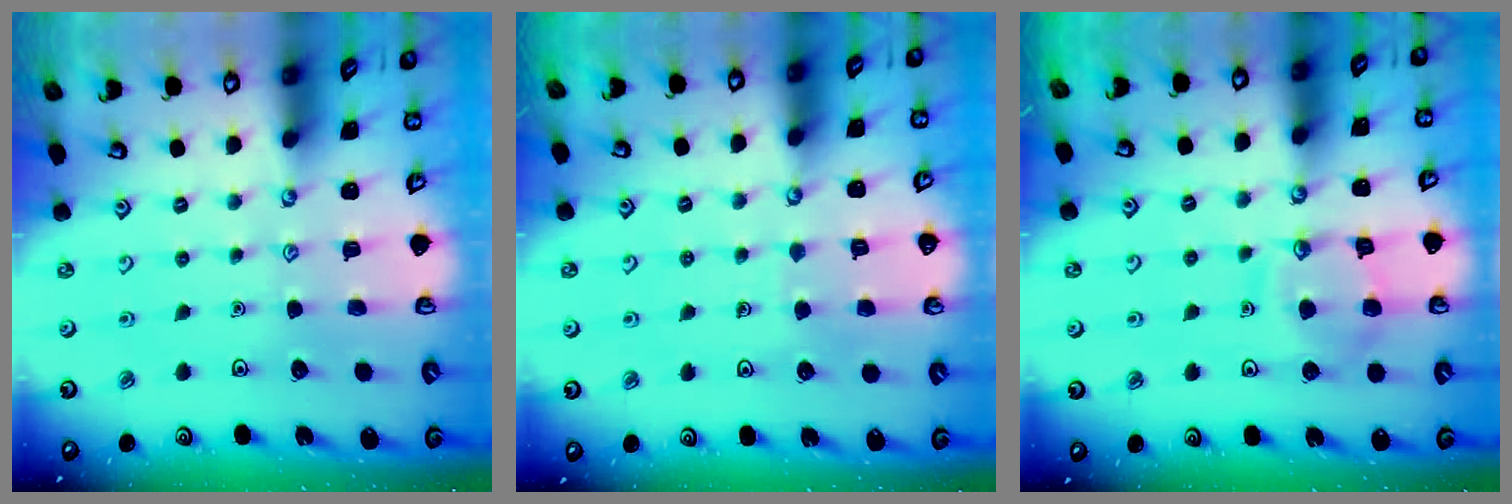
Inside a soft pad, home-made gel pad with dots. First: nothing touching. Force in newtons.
{"total": 4.1, "press": 4.1, "slide": 0.2}
{"total": 12.2, "press": 12.1, "slide": 1.1}